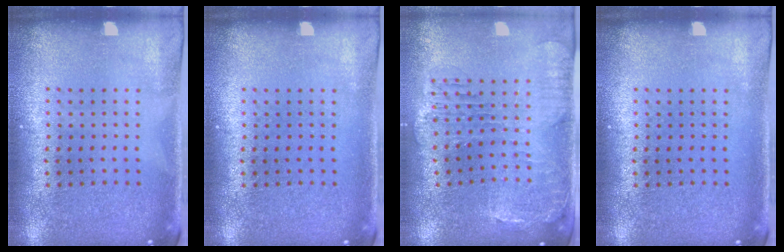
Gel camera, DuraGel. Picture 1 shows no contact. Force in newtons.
{"total": 0.0}
{"total": 1.6, "press": 1.5, "slide": 0.5}
{"total": 0.0}